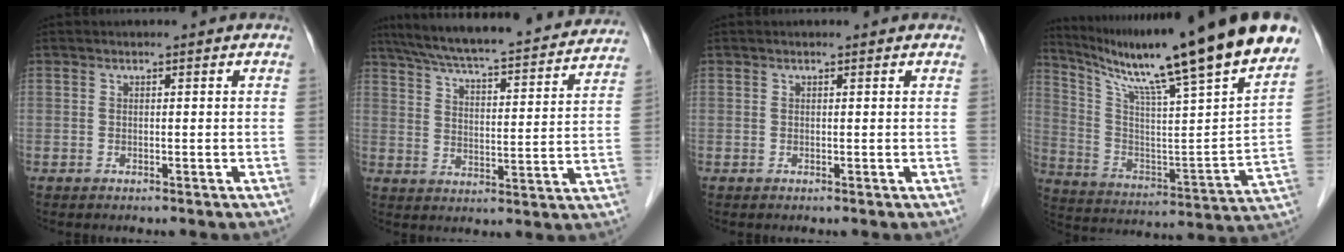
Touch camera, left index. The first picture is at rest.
{"total": 25.8, "force": [23.1, 3.2, 11.2], "torque": [-0.181, -0.008, 0.305]}
{"total": 0.7, "force": [0.6, 0.1, 0.2], "torque": [-0.007, 0.008, 0.007]}
{"total": 28.0, "force": [22.2, -0.1, 17.1], "torque": [-0.289, -0.057, 0.327]}